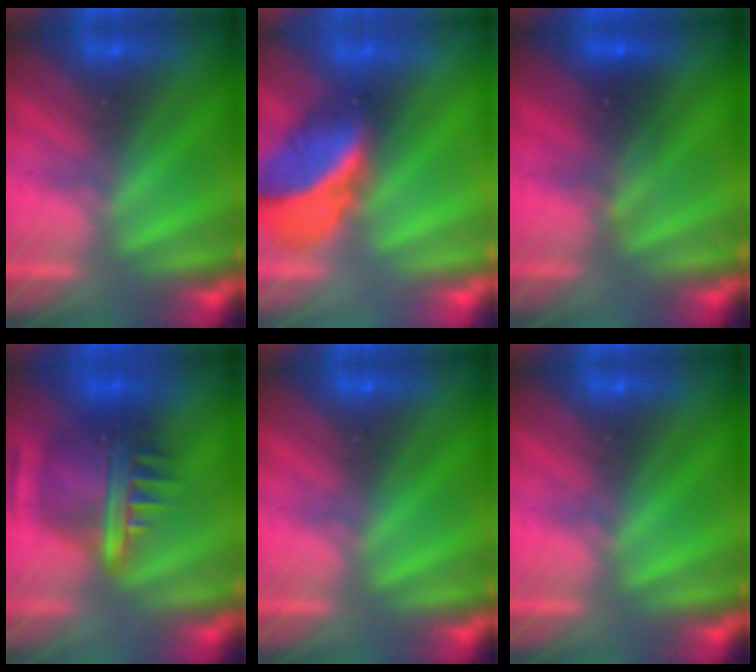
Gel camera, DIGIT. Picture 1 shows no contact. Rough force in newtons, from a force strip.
{"total": 2.6}
{"total": 2.7}
{"total": 8.3}
{"total": 0.0}
{"total": 0.0}